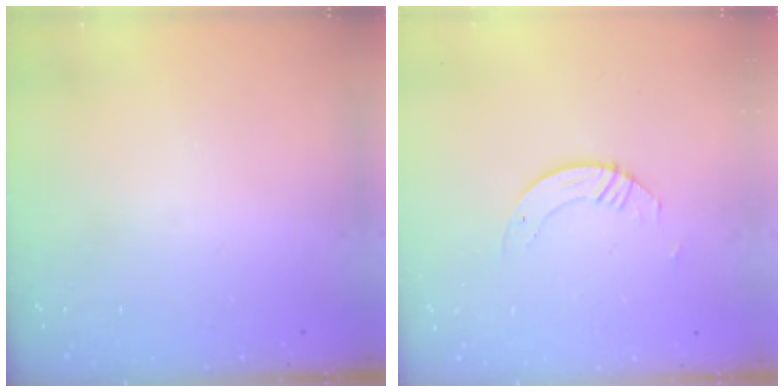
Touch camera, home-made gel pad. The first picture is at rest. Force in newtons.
{"total": 2.8, "press": 2.8, "slide": 0.2}